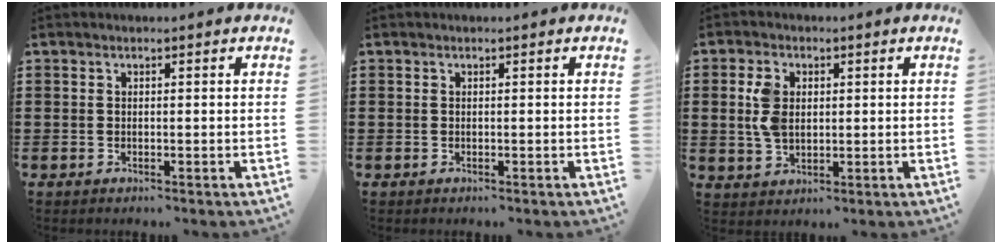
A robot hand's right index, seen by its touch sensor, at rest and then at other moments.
{"total": 0.0}
{"total": 5.1, "force": [0.8, 3.4, 3.8], "torque": [-0.097, 0.007, 0.009]}